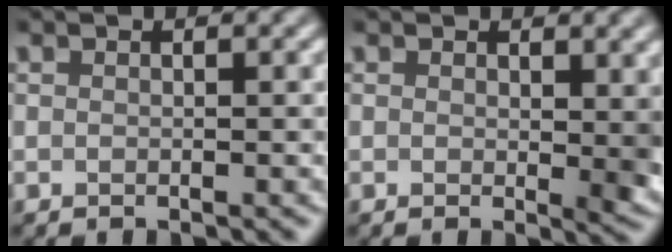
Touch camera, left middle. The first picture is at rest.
{"total": 3.2, "force": [1.0, 1.5, 2.7], "torque": [-0.028, -0.006, 0.016]}